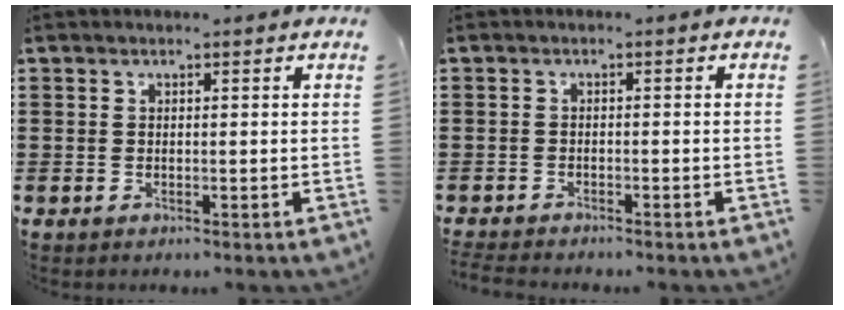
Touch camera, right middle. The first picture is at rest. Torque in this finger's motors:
{"motor_torque": [0.45, -0.10, 0.04, 0.09]}